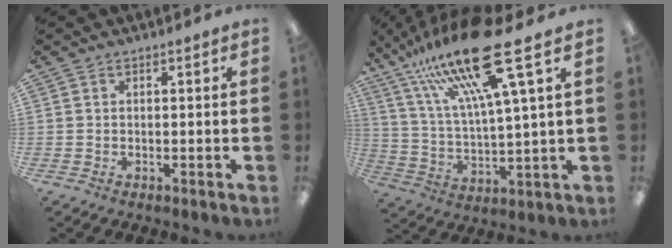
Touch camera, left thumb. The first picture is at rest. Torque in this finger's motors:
{"motor_torque": [2.95, 2.04, 2.14, -0.63, 0.27]}